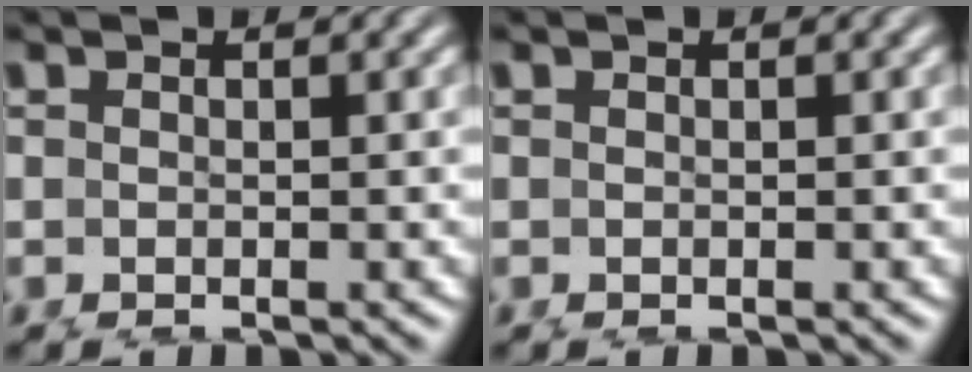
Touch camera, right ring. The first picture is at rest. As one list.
[{"total": 0.0}]